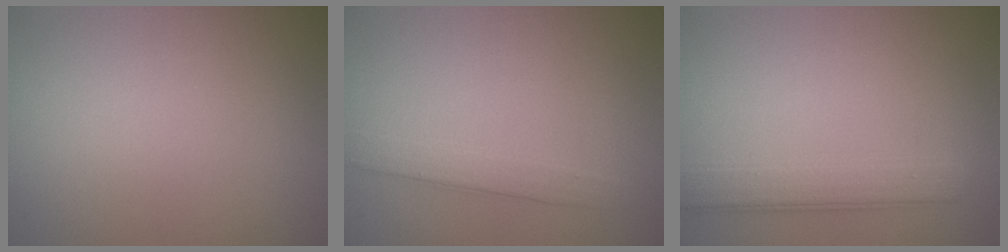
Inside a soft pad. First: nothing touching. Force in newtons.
{"total": 2.5, "press": 2.5, "slide": 0.1}
{"total": 3.9, "press": 3.9, "slide": 0.2}